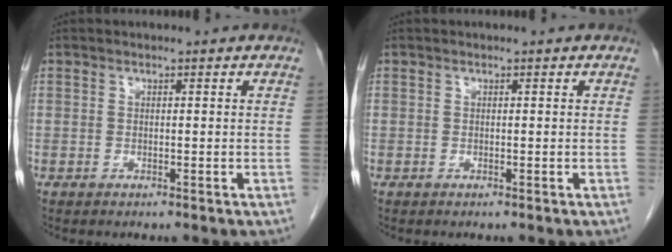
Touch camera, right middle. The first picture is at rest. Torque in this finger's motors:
{"motor_torque": [-0.02, 0.02, -0.02, -0.01]}